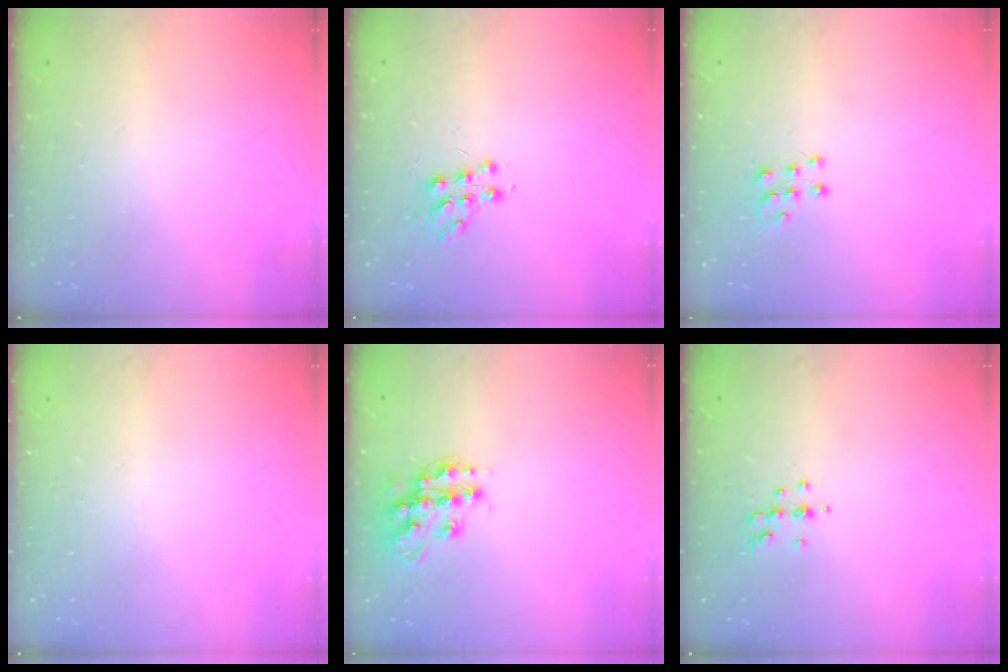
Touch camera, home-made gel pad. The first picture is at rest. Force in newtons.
{"total": 7.9, "press": 7.8, "slide": 0.6}
{"total": 6.0, "press": 5.9, "slide": 0.4}
{"total": 0.0}
{"total": 14.9, "press": 14.9, "slide": 0.9}
{"total": 5.0, "press": 4.8, "slide": 1.4}